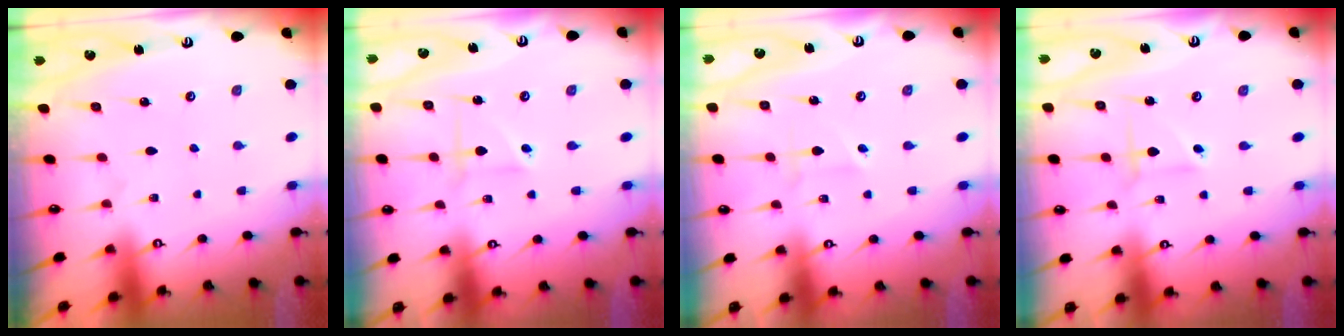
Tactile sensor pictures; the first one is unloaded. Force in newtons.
{"total": 3.2, "press": 3.0, "slide": 1.1}
{"total": 1.5, "press": 1.5, "slide": 0.2}
{"total": 2.9, "press": 2.9, "slide": 0.2}